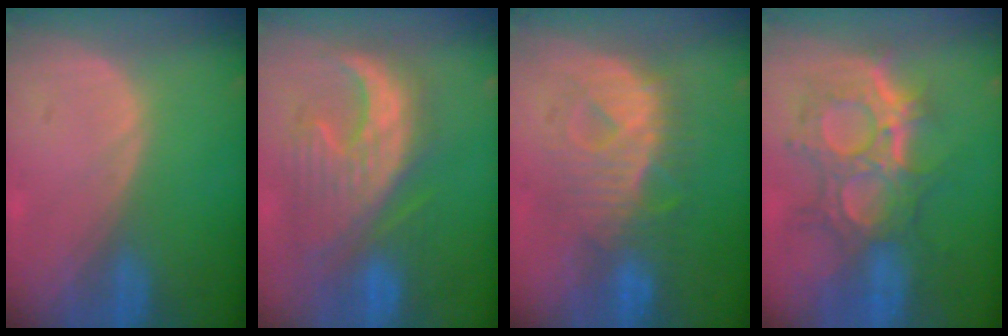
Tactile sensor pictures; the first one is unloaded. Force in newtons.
{"total": 10.8, "press": 10.5, "slide": 2.8}
{"total": 9.0, "press": 9.0, "slide": 0.3}
{"total": 10.8, "press": 10.2, "slide": 3.8}